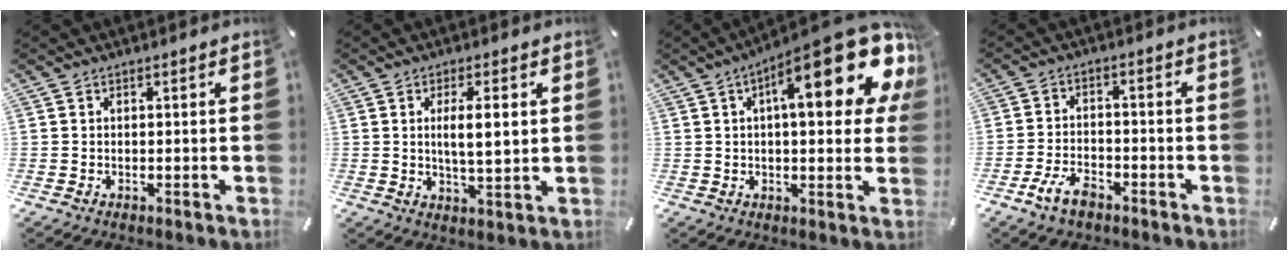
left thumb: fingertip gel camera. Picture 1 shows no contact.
{"total": 6.8, "force": [1.5, 1.5, 6.4], "torque": [-0.109, -0.005, 0.020]}
{"total": 23.1, "force": [9.6, 7.5, 19.6], "torque": [-0.269, -0.054, 0.146]}
{"total": 6.8, "force": [-4.4, 3.6, 3.7], "torque": [-0.088, 0.018, -0.085]}